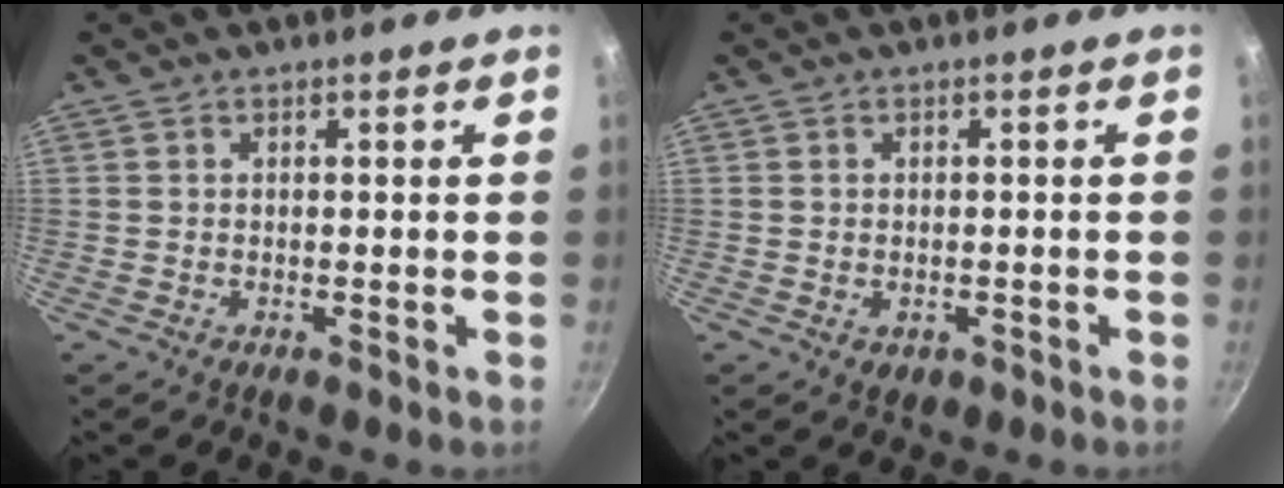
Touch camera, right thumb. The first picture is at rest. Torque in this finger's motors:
{"motor_torque": [-0.19, 0.00, -0.38, -0.02, -0.03]}